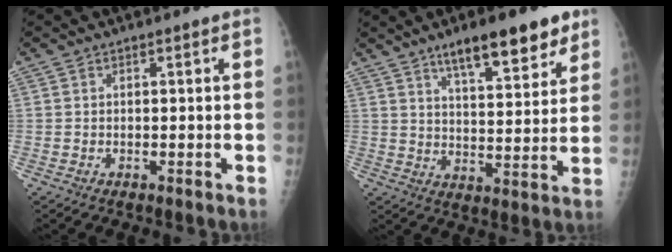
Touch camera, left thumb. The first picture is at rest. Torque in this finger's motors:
{"motor_torque": [0.64, 0.64, 0.84, -0.48, 0.06]}